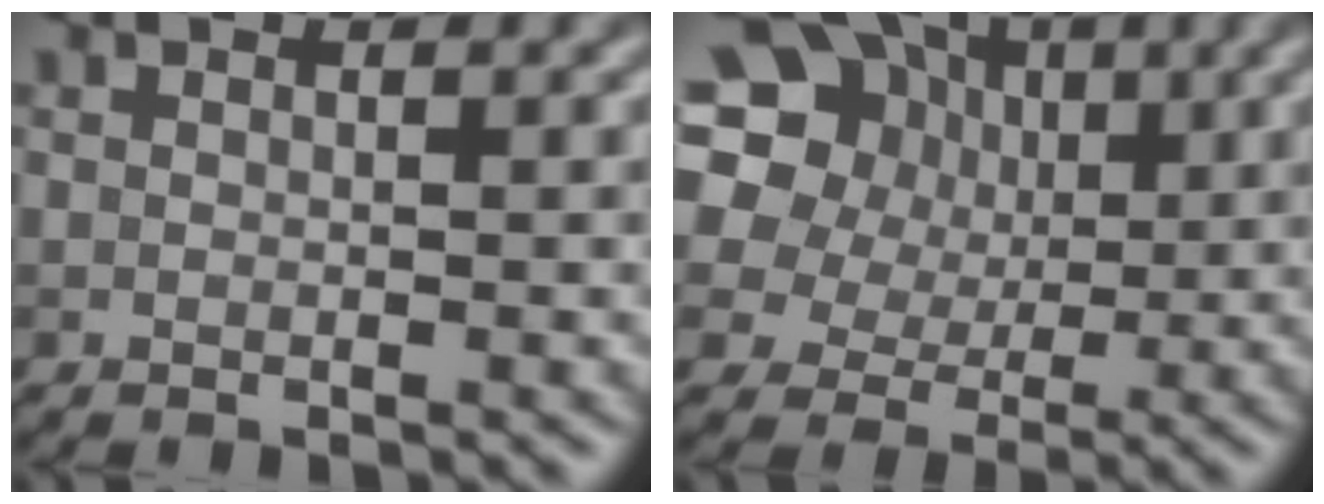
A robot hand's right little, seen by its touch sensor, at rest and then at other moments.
{"total": 18.9, "force": [7.0, 15.7, 7.9], "torque": [-0.201, 0.049, 0.111]}